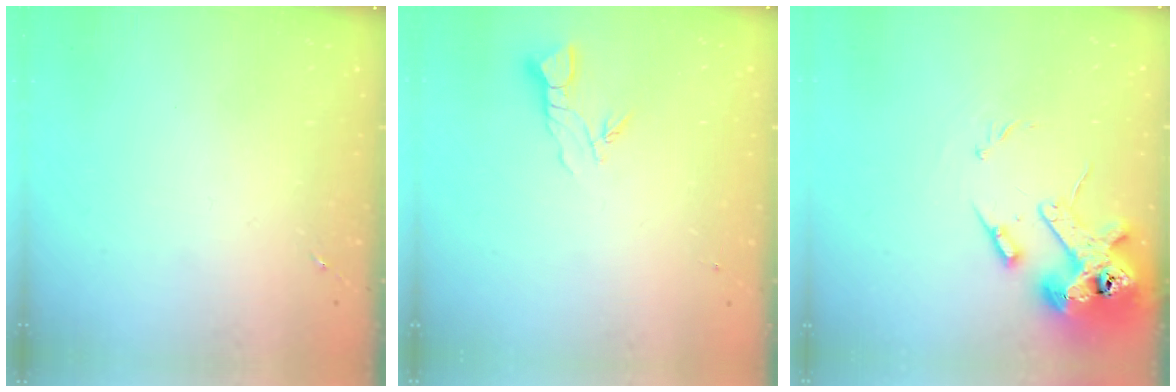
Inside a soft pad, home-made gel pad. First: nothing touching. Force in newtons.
{"total": 4.3, "press": 4.3, "slide": 0.3}
{"total": 14.4, "press": 14.2, "slide": 2.1}